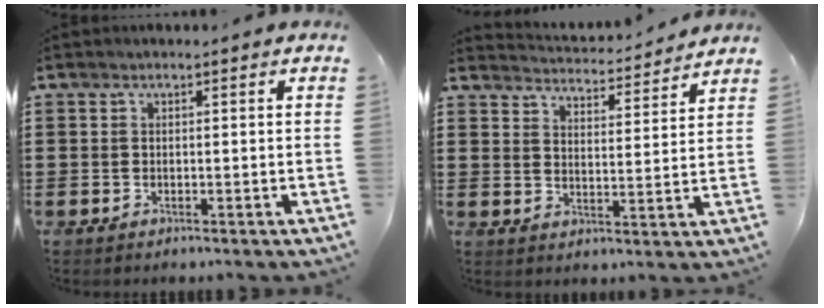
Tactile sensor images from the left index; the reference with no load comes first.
{"total": 3.7, "force": [3.7, -0.6, 0.1], "torque": [-0.023, -0.034, 0.061]}